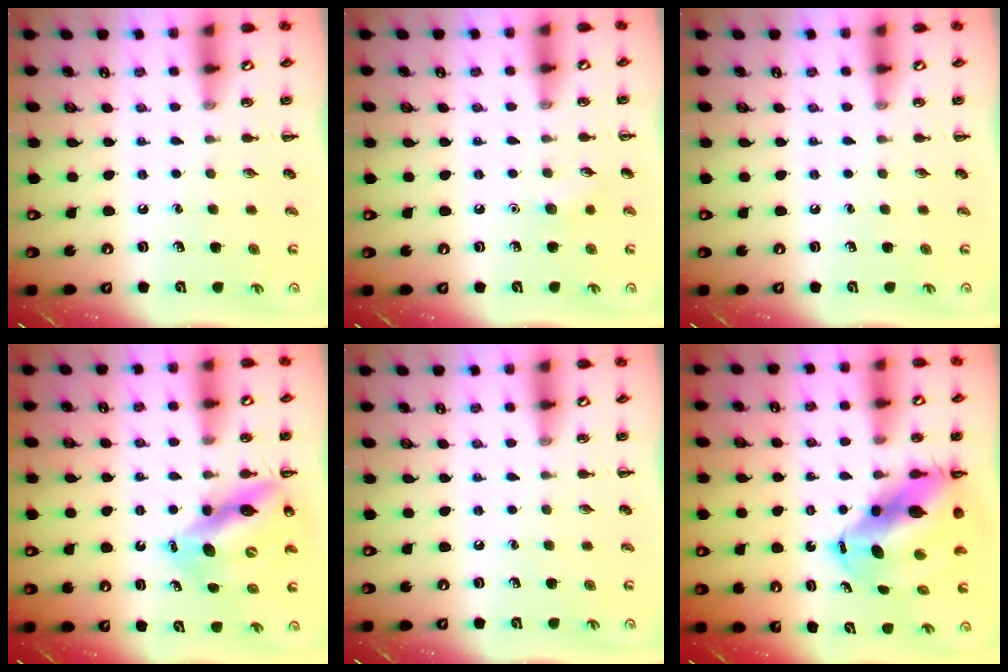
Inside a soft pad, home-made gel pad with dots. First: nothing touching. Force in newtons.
{"total": 4.9, "press": 4.6, "slide": 1.4}
{"total": 0.0}
{"total": 13.2, "press": 12.7, "slide": 3.8}
{"total": 0.0}
{"total": 13.1, "press": 12.6, "slide": 3.5}